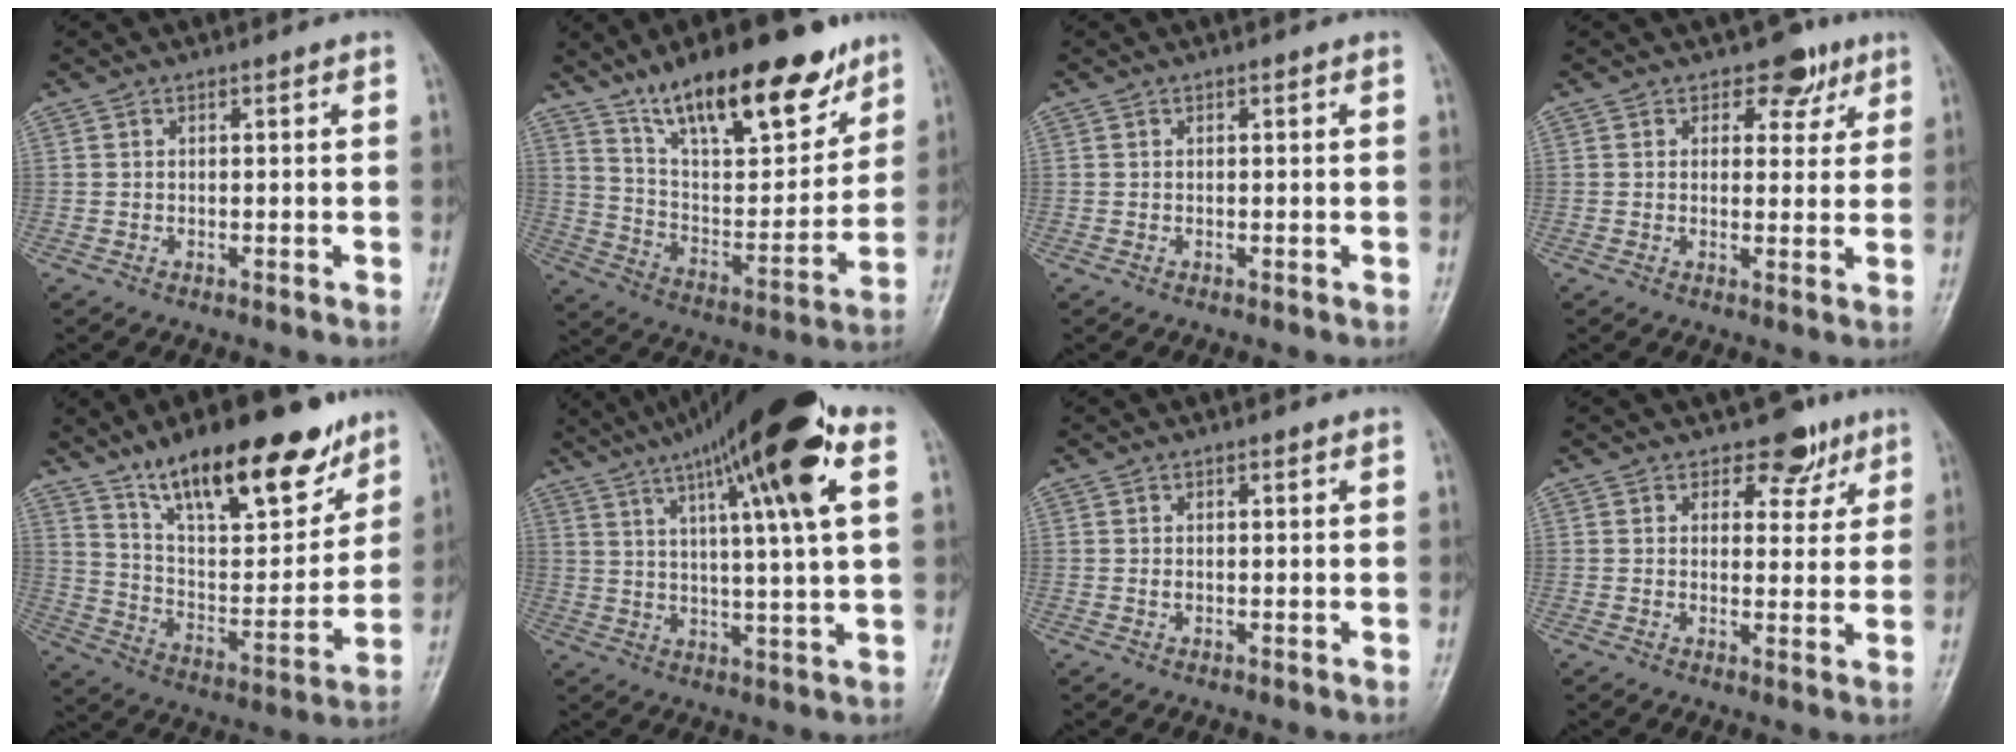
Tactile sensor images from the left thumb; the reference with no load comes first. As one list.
[{"total": 23.1, "force": [15.6, 8.2, 14.9], "torque": [-0.190, -0.063, 0.263]}, {"total": 0.0}, {"total": 5.1, "force": [3.1, 3.5, 2.2], "torque": [0.007, -0.012, 0.038]}, {"total": 23.4, "force": [15.8, 8.3, 15.1], "torque": [-0.190, -0.063, 0.263]}, {"total": 20.9, "force": [9.7, 2.9, 18.3], "torque": [-0.289, 0.004, 0.149]}, {"total": 0.9, "force": [0.2, 0.6, 0.6], "torque": [-0.009, 0.001, 0.005]}, {"total": 5.4, "force": [3.7, 3.5, 1.9], "torque": [0.014, -0.017, 0.048]}]